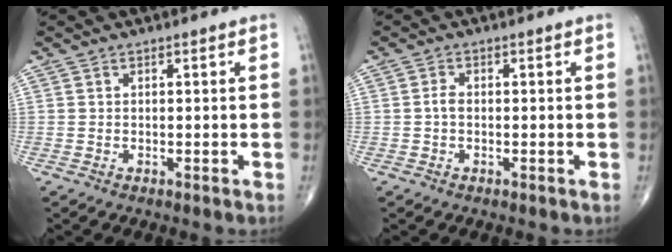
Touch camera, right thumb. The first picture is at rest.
{"total": 1.4, "force": [-0.3, 0.8, 1.1], "torque": [-0.018, 0.002, -0.007]}